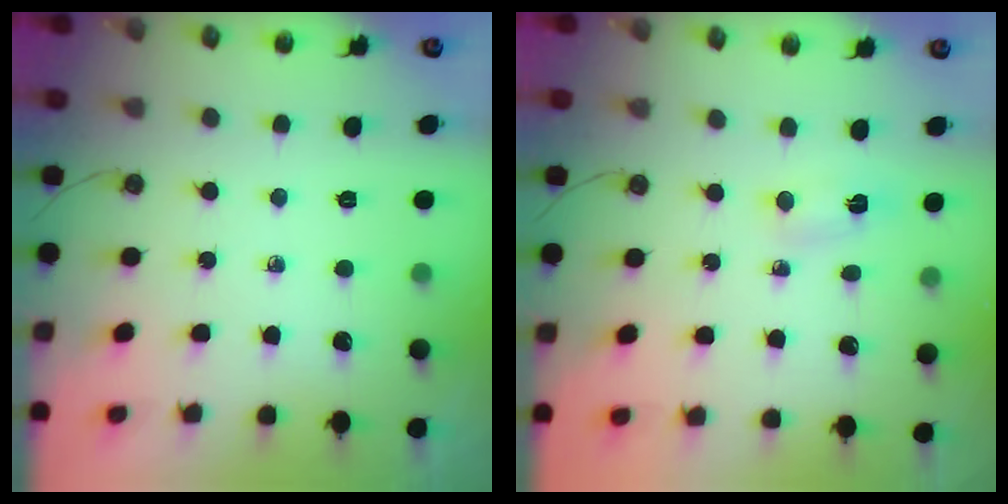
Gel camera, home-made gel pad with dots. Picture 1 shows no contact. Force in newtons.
{"total": 2.6, "press": 1.3, "slide": 2.2}